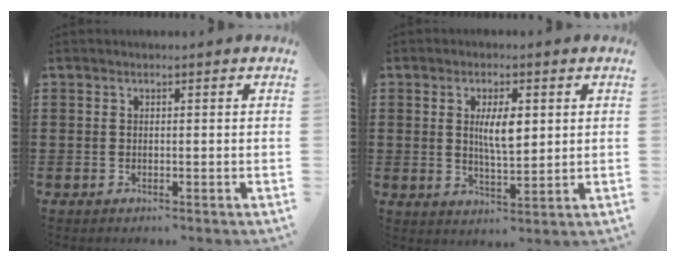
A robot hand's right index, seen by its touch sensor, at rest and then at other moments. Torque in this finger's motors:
{"motor_torque": [0.27, 0.00, 0.44, 0.07]}